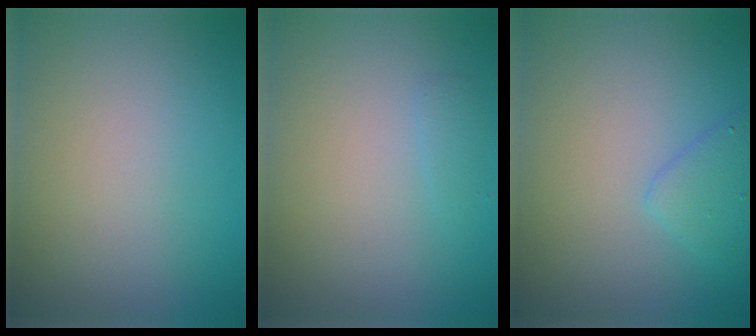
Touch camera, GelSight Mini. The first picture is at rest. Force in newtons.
{"total": 0.7, "press": 0.7, "slide": 0.1}
{"total": 2.1, "press": 2.1, "slide": 0.1}